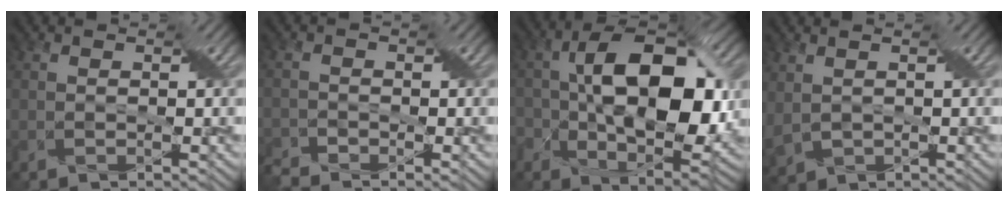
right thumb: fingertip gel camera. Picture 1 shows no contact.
{"total": 2.5, "force": [-2.3, 0.5, 0.7], "torque": [-0.022, -0.006, -0.056]}
{"total": 15.7, "force": [0.1, 9.0, 12.8], "torque": [-0.210, -0.004, 0.005]}
{"total": 2.9, "force": [0.8, 2.0, 2.0], "torque": [-0.062, -0.002, 0.022]}